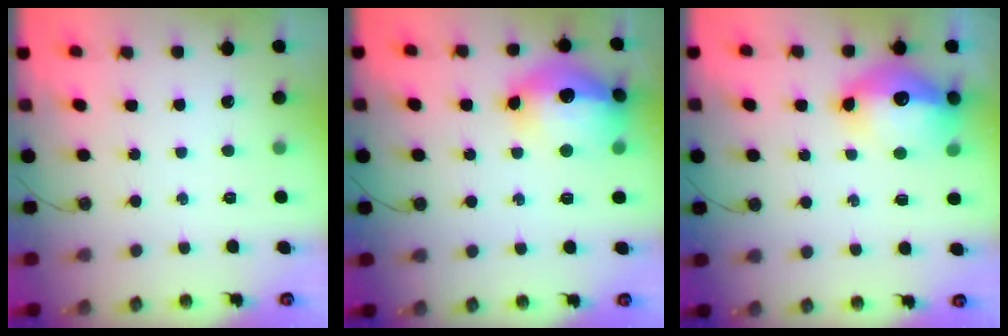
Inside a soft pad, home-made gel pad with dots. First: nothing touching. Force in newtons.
{"total": 18.2, "press": 18.2, "slide": 1.5}
{"total": 15.1, "press": 15.1, "slide": 1.2}